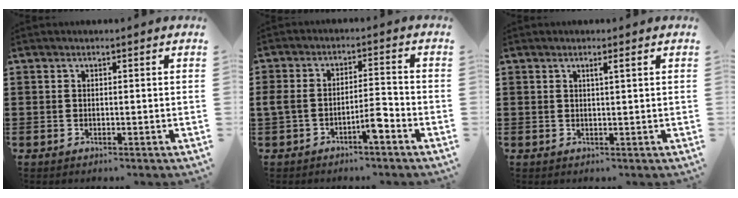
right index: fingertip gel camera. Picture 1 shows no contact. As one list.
[{"total": 5.3, "force": [-2.9, 1.8, 4.1], "torque": [-0.076, 0.011, -0.054]}, {"total": 1.2, "force": [0.5, -0.1, 1.1], "torque": [-0.021, -0.001, 0.007]}]